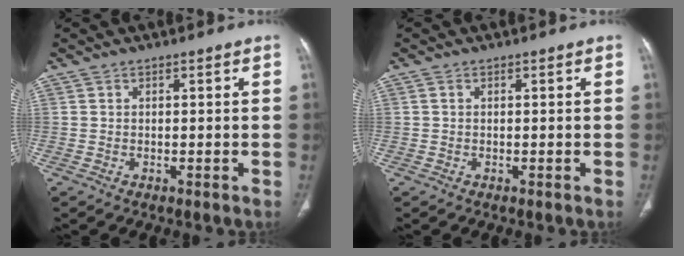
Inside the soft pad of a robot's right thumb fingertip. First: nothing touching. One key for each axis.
{"total": 0.0}